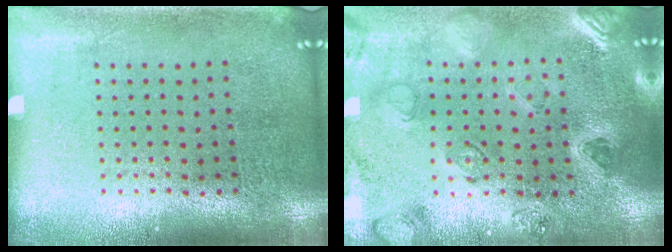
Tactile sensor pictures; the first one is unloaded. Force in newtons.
{"total": 1.1, "press": 1.1, "slide": 0.2}